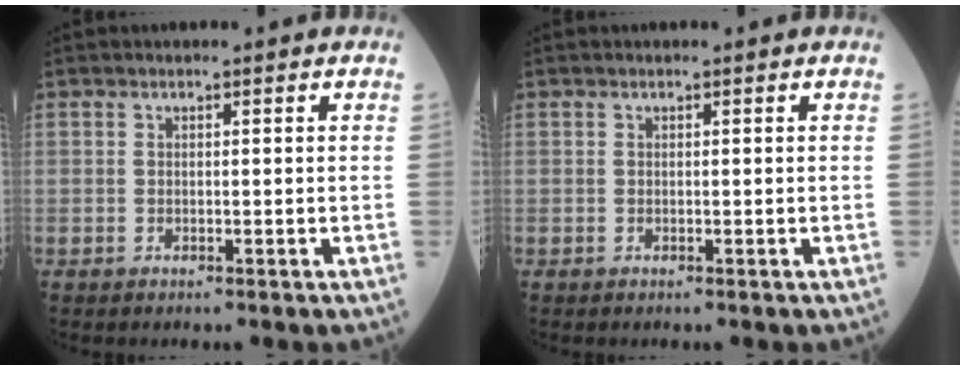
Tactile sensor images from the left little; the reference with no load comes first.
{"total": 0.0}